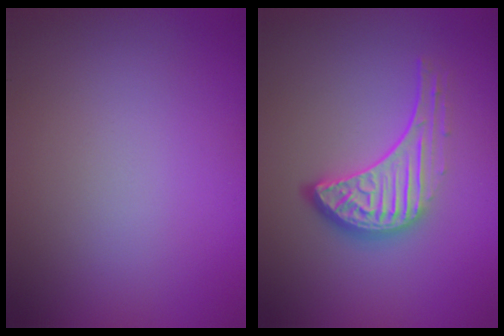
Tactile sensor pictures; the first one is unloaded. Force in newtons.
{"total": 4.6, "press": 3.3, "slide": 3.2}